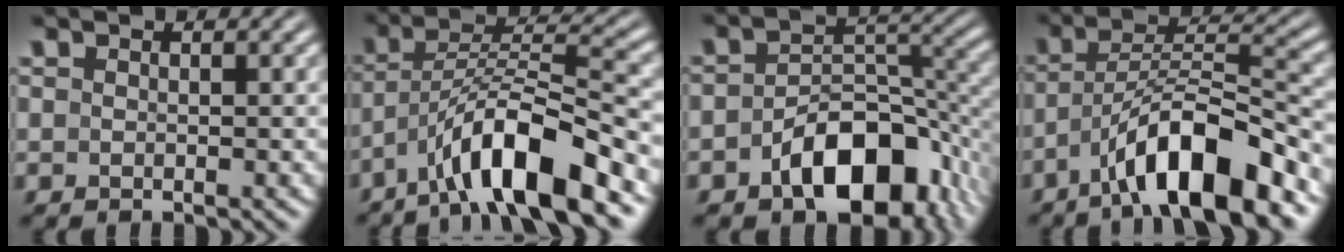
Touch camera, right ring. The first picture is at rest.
{"total": 7.0, "force": [-3.0, 2.8, 5.7], "torque": [-0.105, -0.010, -0.040]}
{"total": 8.8, "force": [-4.7, 4.6, 5.9], "torque": [-0.088, -0.021, -0.061]}
{"total": 7.7, "force": [-3.7, 2.5, 6.2], "torque": [-0.096, -0.008, -0.053]}